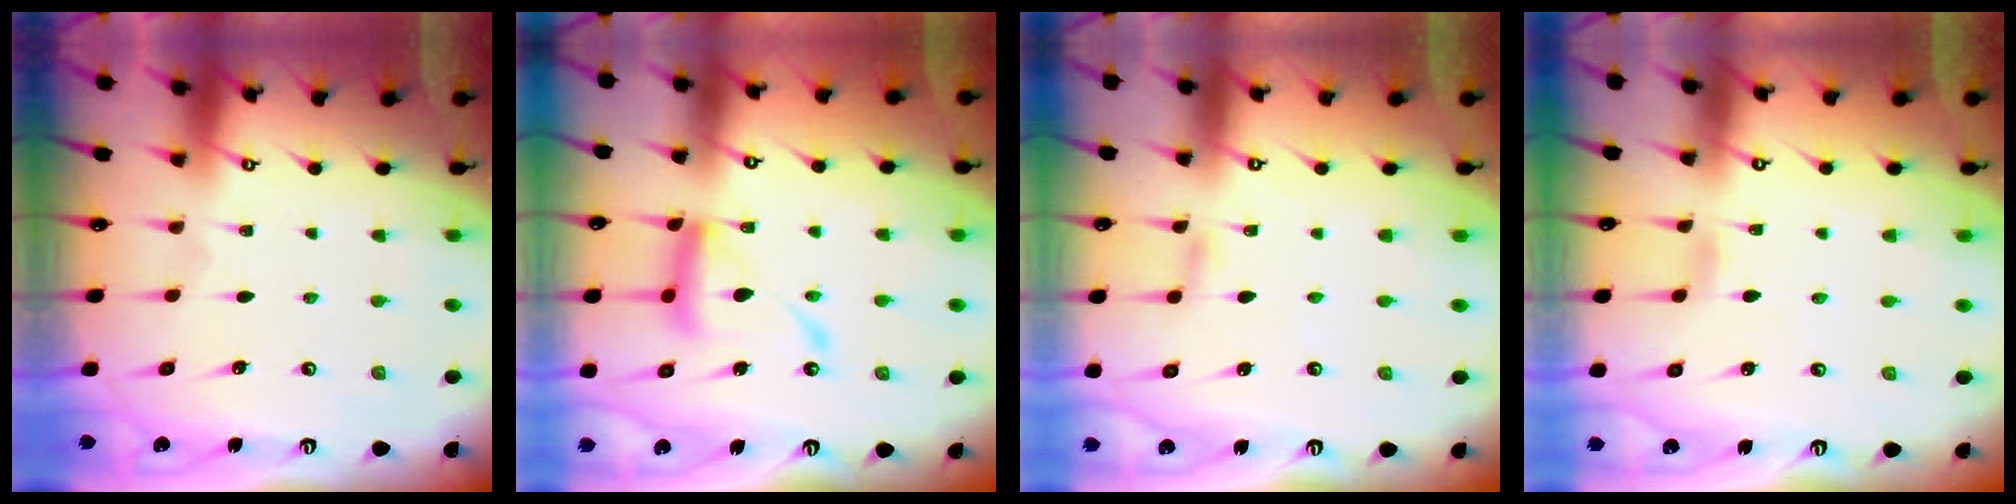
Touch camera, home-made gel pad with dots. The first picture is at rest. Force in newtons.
{"total": 13.5, "press": 13.4, "slide": 1.2}
{"total": 2.8, "press": 2.8, "slide": 0.3}
{"total": 1.6, "press": 1.6, "slide": 0.2}